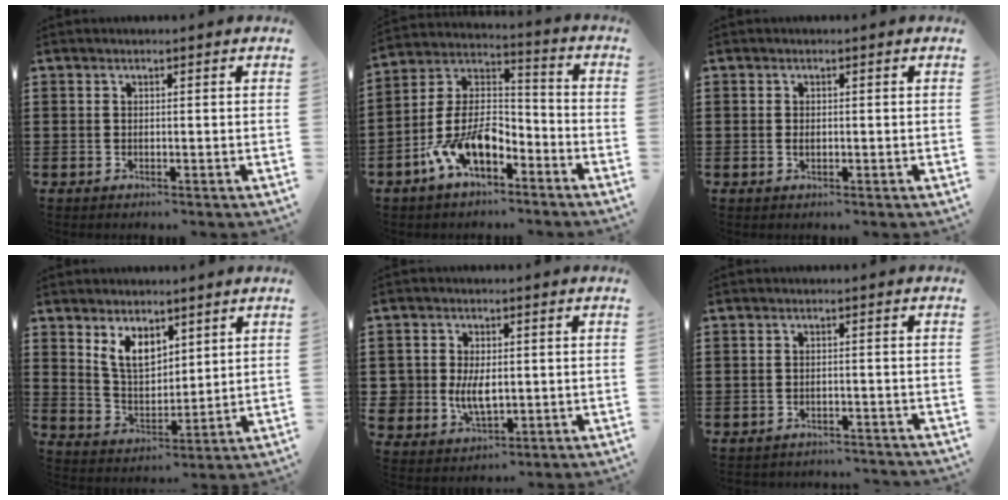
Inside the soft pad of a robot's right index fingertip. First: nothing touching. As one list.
[{"total": 10.7, "force": [-6.1, 5.1, 7.1], "torque": [-0.162, 0.004, -0.120]}, {"total": 0.9, "force": [0.0, 0.6, 0.7], "torque": [-0.016, 0.002, -0.001]}, {"total": 6.4, "force": [3.9, 3.6, 3.6], "torque": [-0.086, 0.001, 0.073]}, {"total": 5.0, "force": [-0.3, 3.8, 3.3], "torque": [-0.067, 0.003, -0.008]}, {"total": 1.9, "force": [-1.9, 0.2, 0.0], "torque": [-0.008, 0.000, -0.040]}]